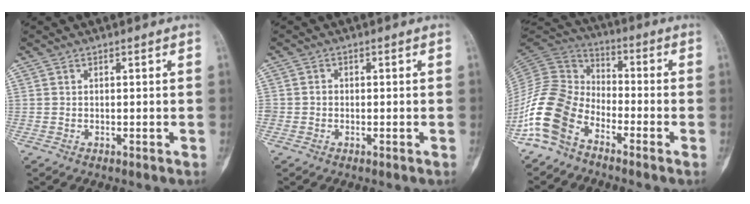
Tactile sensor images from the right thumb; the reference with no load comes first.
{"total": 1.1, "force": [-0.2, 1.0, 0.3], "torque": [0.002, 0.005, -0.004]}
{"total": 13.0, "force": [-7.5, 8.1, 6.9], "torque": [-0.141, 0.060, -0.166]}